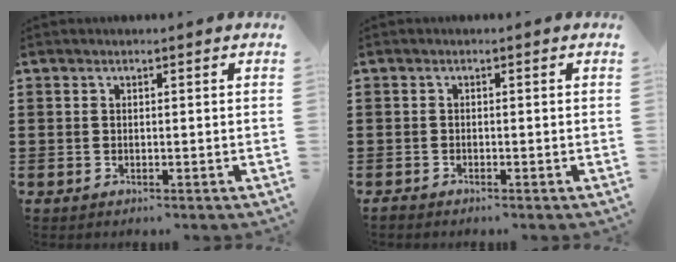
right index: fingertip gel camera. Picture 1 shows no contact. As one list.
[{"total": 0.7, "force": [-0.7, 0.1, 0.0], "torque": [-0.001, 0.000, -0.015]}]